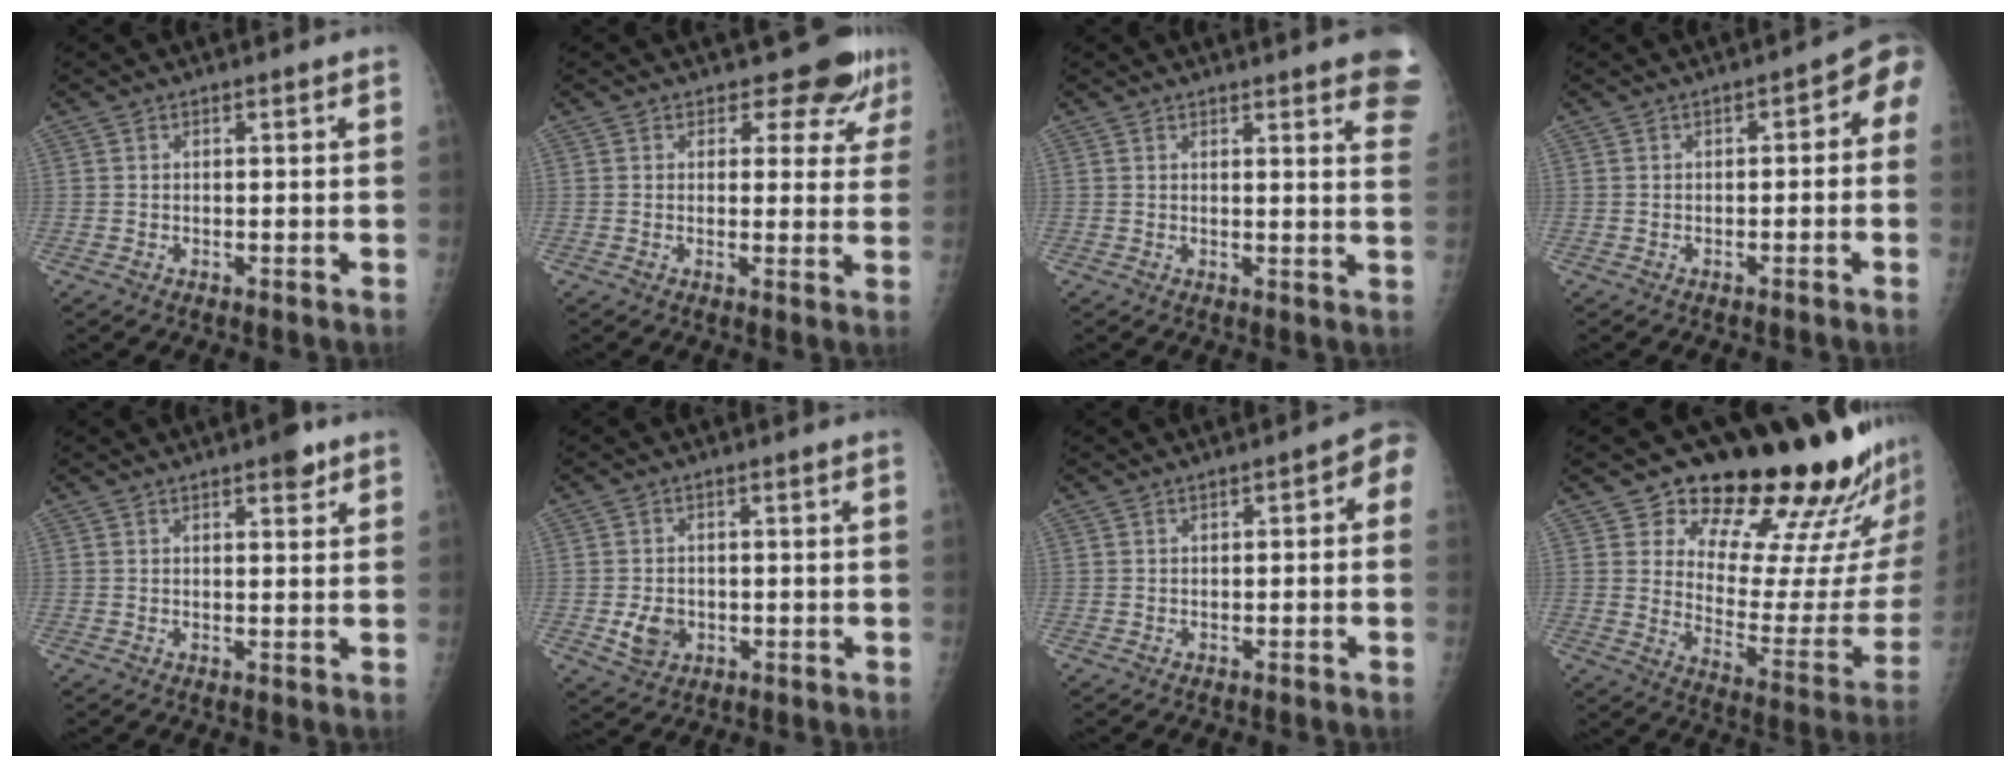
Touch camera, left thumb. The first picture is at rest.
{"total": 6.3, "force": [5.2, 3.4, 0.9], "torque": [0.026, -0.033, 0.047]}
{"total": 11.0, "force": [8.0, 2.2, 7.3], "torque": [-0.061, -0.030, 0.072]}
{"total": 4.5, "force": [-1.0, 2.5, 3.6], "torque": [-0.022, 0.028, -0.021]}
{"total": 2.9, "force": [1.9, 1.1, 1.9], "torque": [-0.014, -0.007, 0.021]}
{"total": 4.6, "force": [-1.1, 3.8, 2.3], "torque": [-0.030, 0.002, -0.013]}
{"total": 3.9, "force": [-0.2, 1.9, 3.3], "torque": [-0.021, 0.019, -0.012]}
{"total": 25.4, "force": [20.0, 8.1, 13.5], "torque": [-0.144, -0.147, 0.263]}